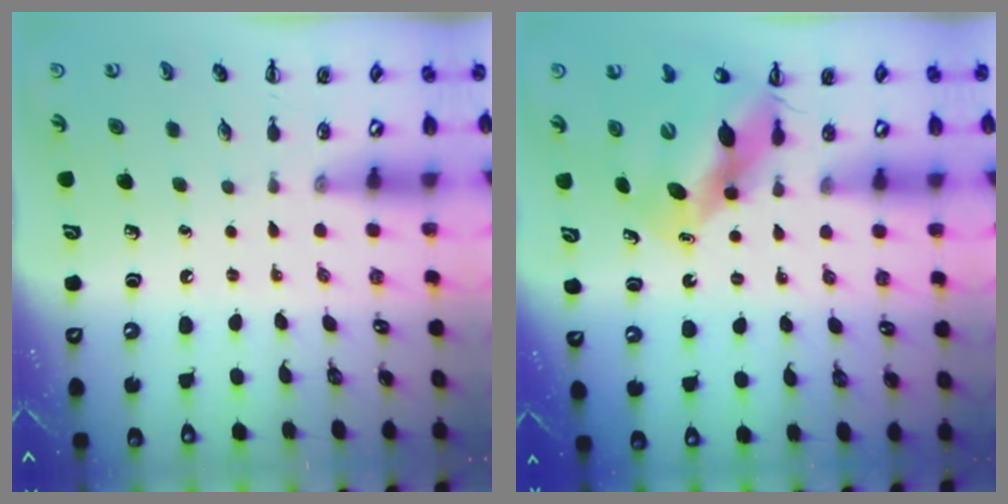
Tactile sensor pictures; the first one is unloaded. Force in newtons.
{"total": 10.0, "press": 9.6, "slide": 2.7}